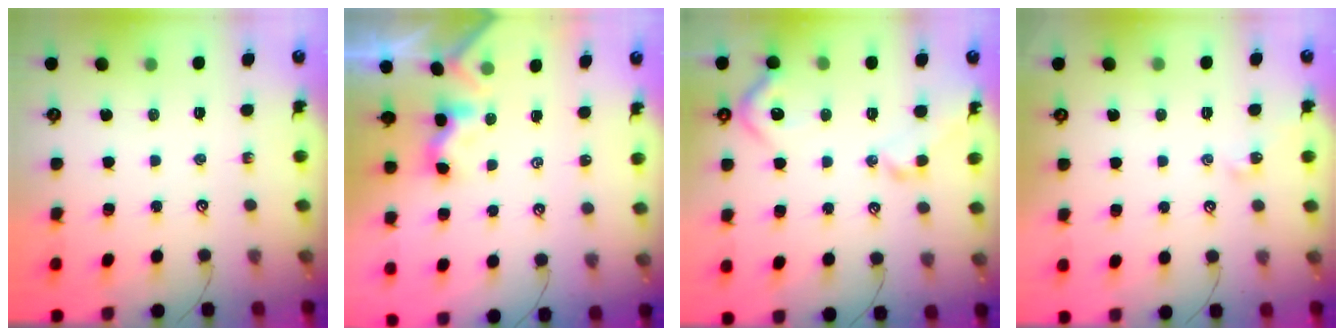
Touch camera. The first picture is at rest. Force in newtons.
{"total": 1.8, "press": 1.7, "slide": 0.5}
{"total": 6.1, "press": 6.0, "slide": 1.2}
{"total": 3.1, "press": 3.0, "slide": 0.5}